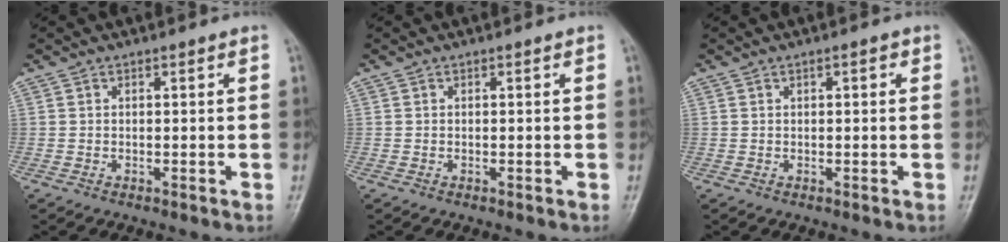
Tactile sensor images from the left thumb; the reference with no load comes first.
{"total": 0.0}
{"total": 1.3, "force": [0.5, 0.5, 1.1], "torque": [-0.014, 0.002, 0.005]}